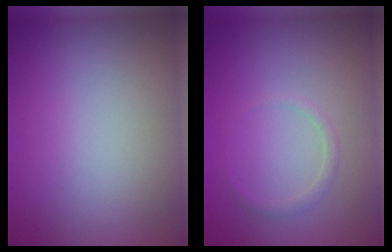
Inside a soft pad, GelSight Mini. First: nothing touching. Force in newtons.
{"total": 0.9, "press": 0.9, "slide": 0.1}